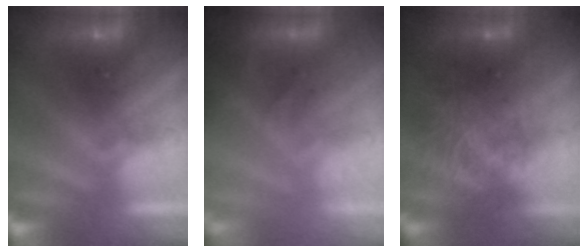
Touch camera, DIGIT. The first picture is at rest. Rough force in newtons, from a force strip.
{"total": 2.9}
{"total": 7.8}